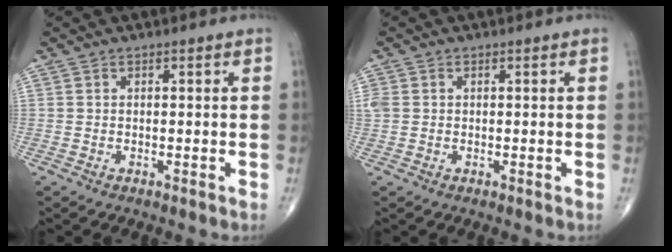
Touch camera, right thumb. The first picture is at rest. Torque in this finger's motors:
{"motor_torque": [-0.08, 0.02, 0.29, 0.12, -0.01]}